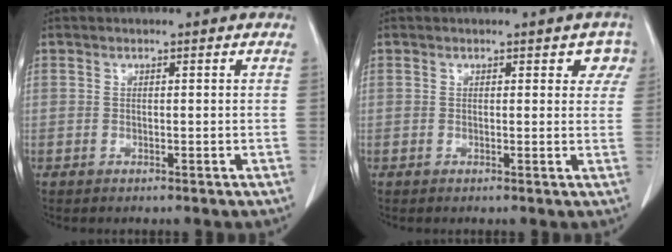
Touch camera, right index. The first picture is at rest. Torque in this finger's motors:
{"motor_torque": [0.14, 0.03, 0.01, 0.00]}